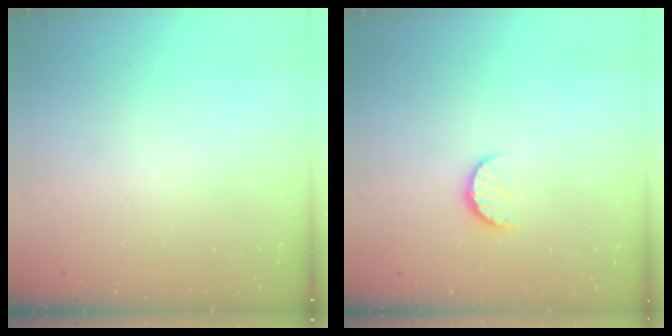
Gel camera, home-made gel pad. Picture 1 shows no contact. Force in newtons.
{"total": 6.4, "press": 6.3, "slide": 0.6}